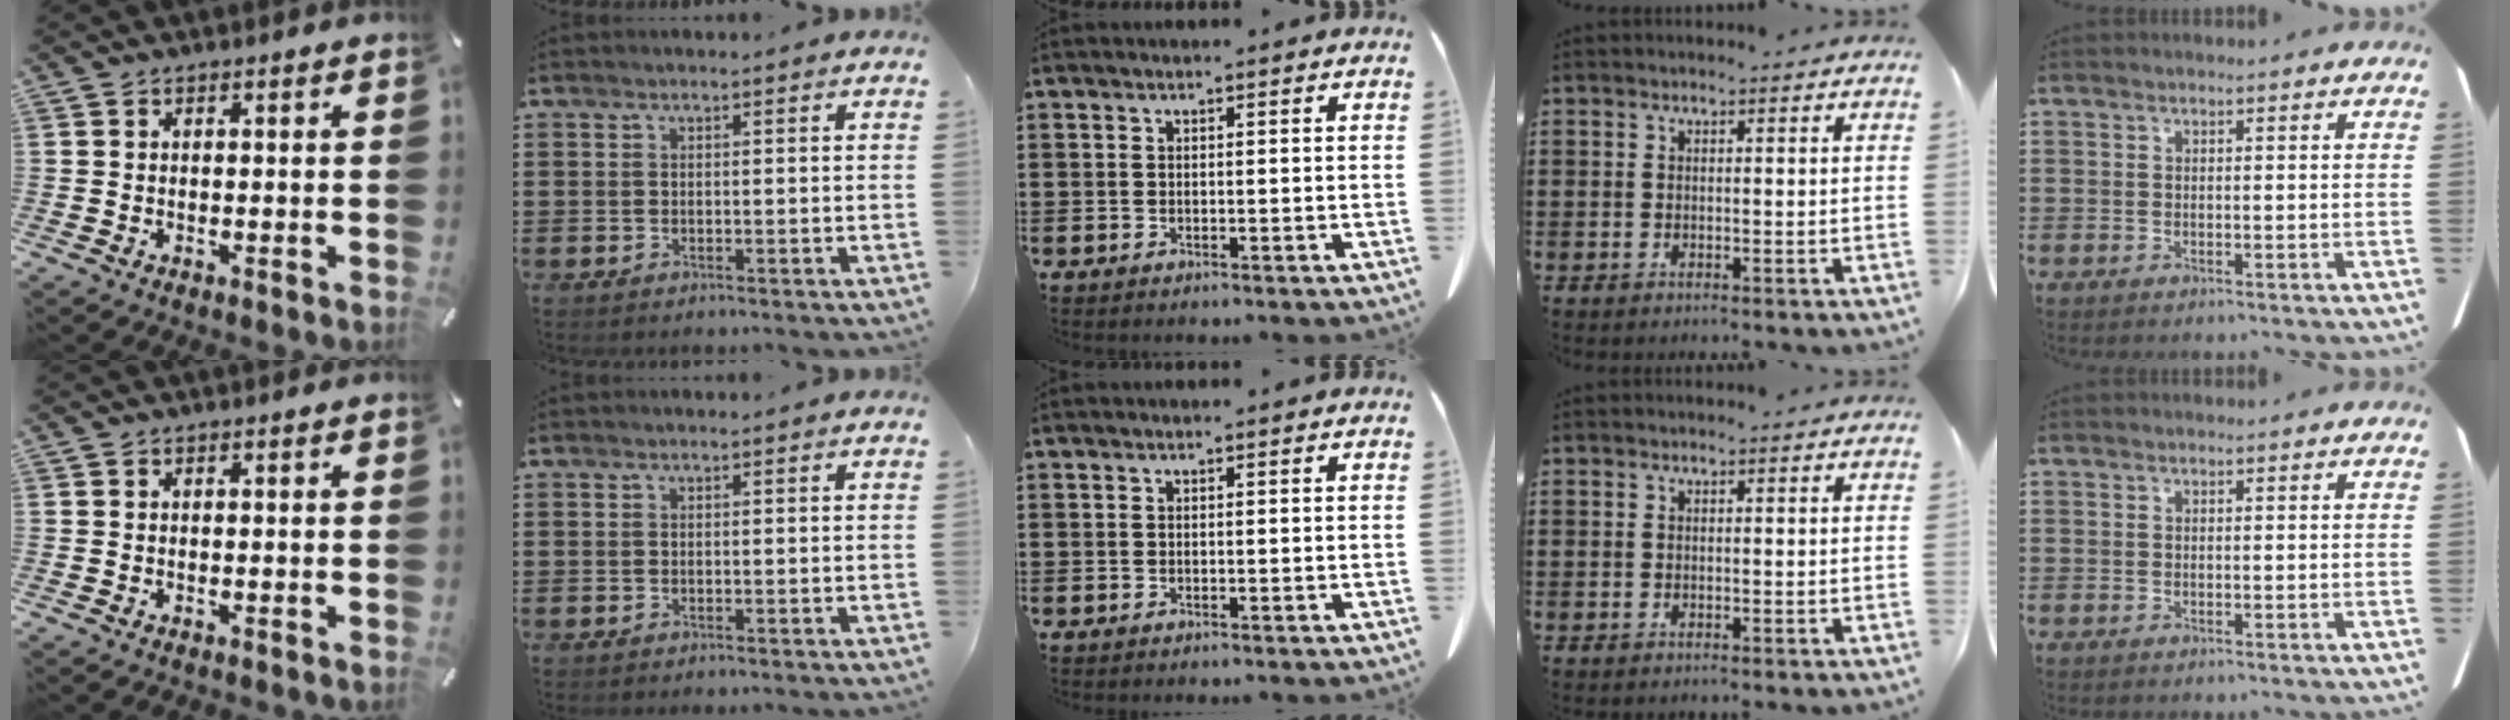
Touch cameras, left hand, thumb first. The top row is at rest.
{}